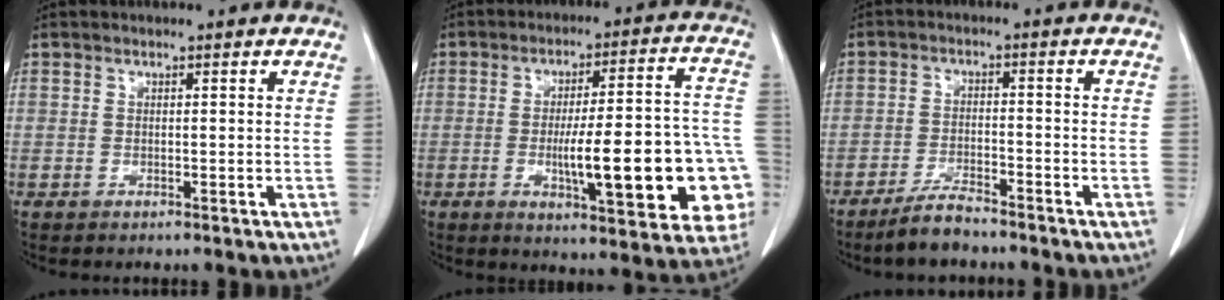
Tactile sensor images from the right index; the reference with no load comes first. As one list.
[{"total": 20.1, "force": [-4.6, 3.9, 19.2], "torque": [-0.188, 0.029, -0.046]}, {"total": 4.8, "force": [-4.2, 0.8, 2.2], "torque": [-0.045, -0.007, -0.079]}]